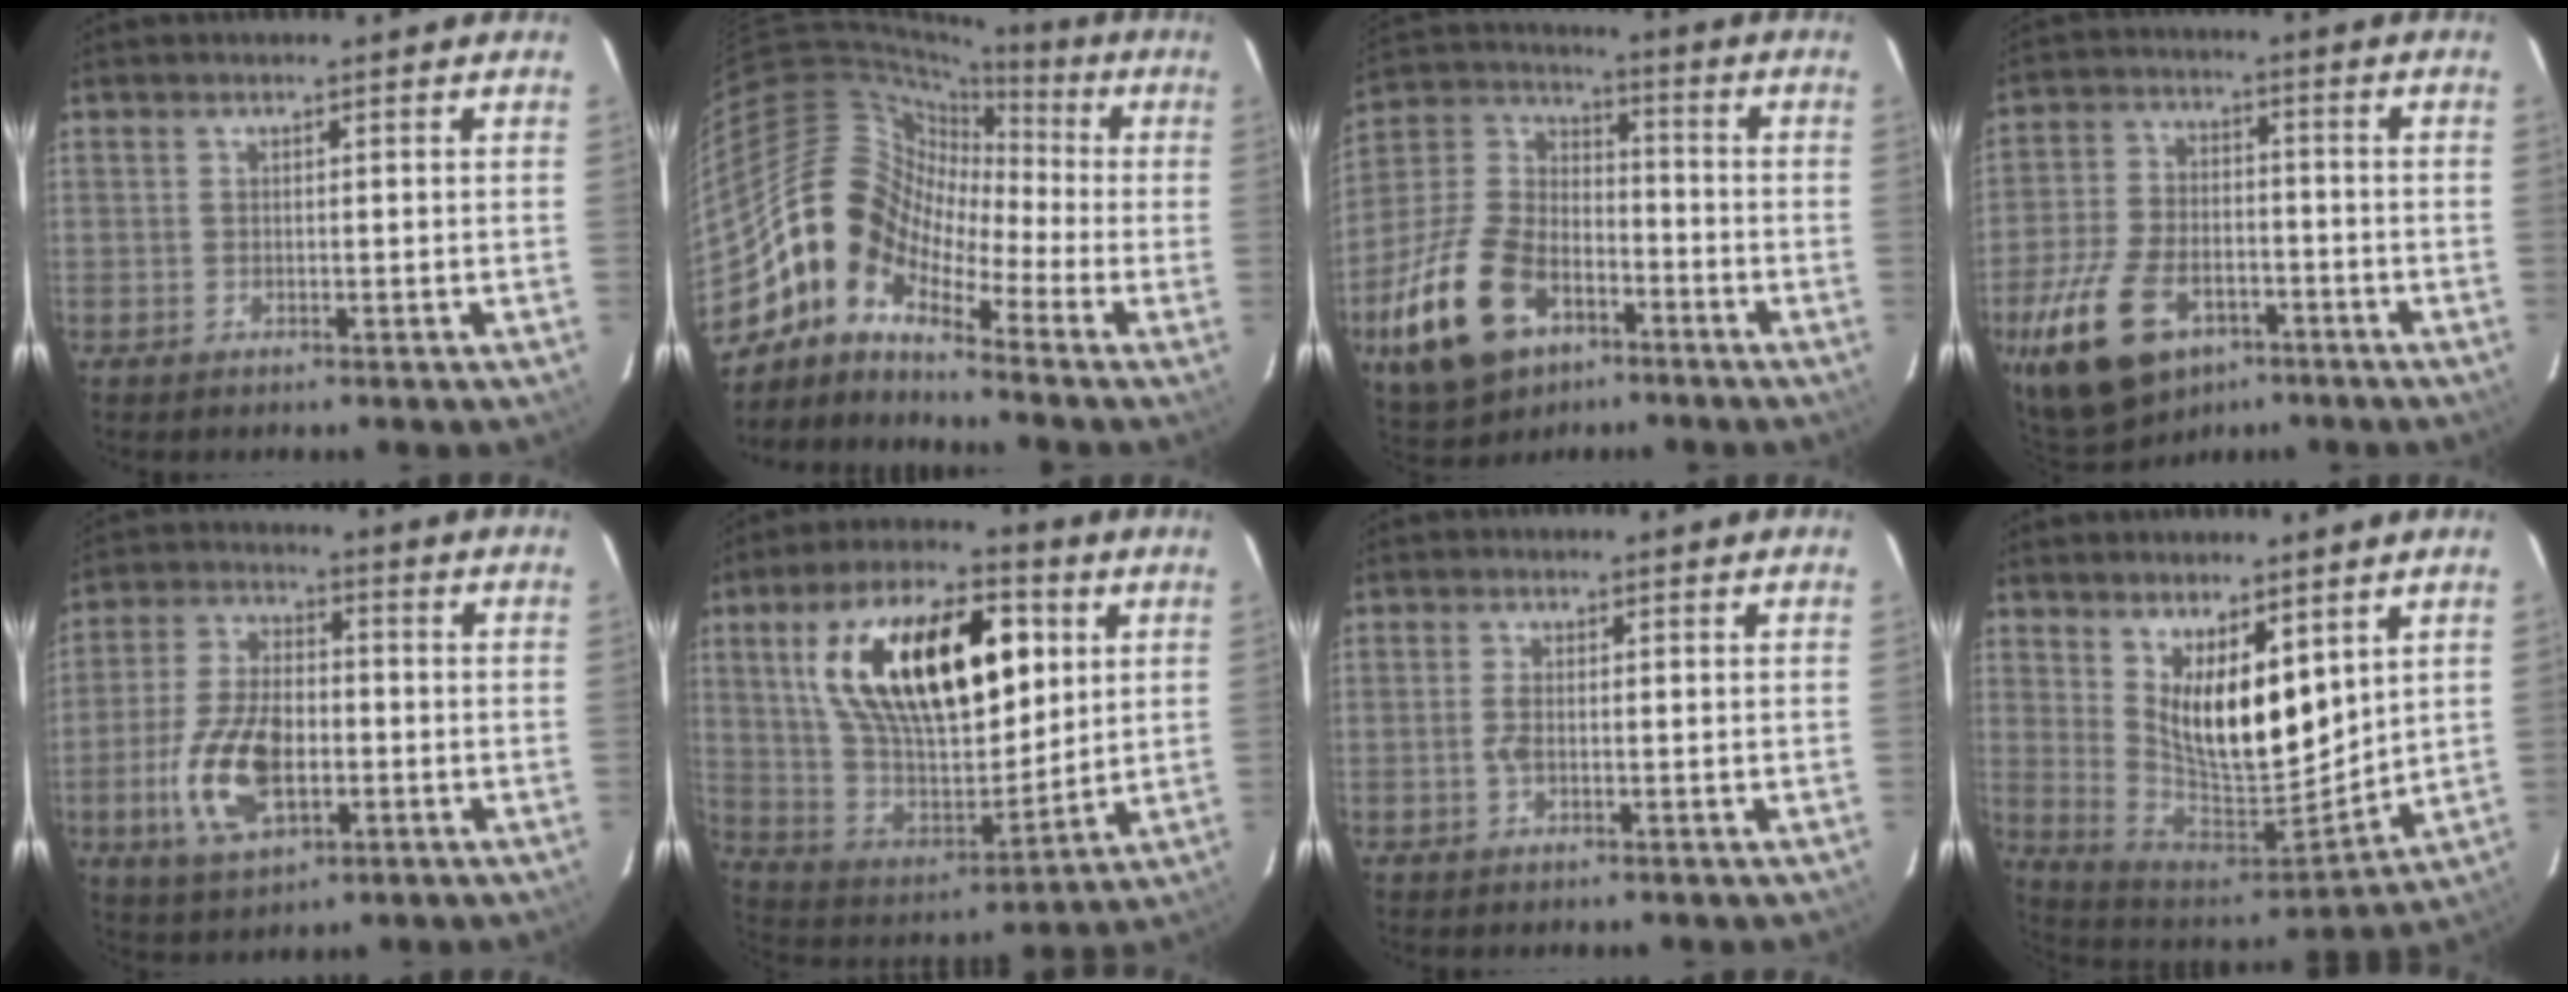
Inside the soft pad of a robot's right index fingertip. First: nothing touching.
{"total": 9.7, "force": [-5.8, 6.6, 4.2], "torque": [-0.072, 0.037, -0.142]}
{"total": 21.4, "force": [-10.0, 13.2, 13.5], "torque": [-0.305, 0.007, -0.165]}
{"total": 18.3, "force": [-10.2, 10.5, 11.0], "torque": [-0.248, -0.014, -0.172]}
{"total": 14.5, "force": [-3.9, 7.8, 11.6], "torque": [-0.242, 0.001, -0.065]}
{"total": 26.4, "force": [8.2, 12.9, 21.5], "torque": [-0.385, 0.017, 0.152]}
{"total": 1.9, "force": [-0.5, 0.7, 1.6], "torque": [-0.037, 0.000, -0.010]}
{"total": 14.5, "force": [6.7, 6.2, 11.2], "torque": [-0.193, -0.021, 0.136]}